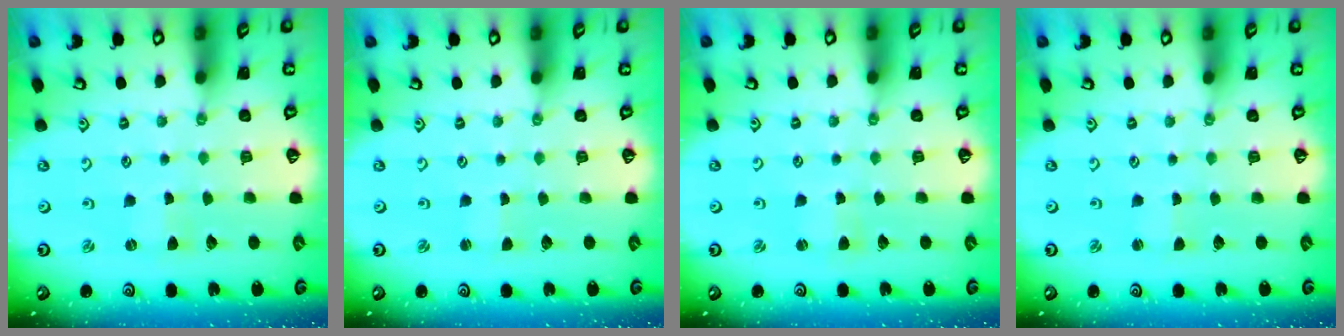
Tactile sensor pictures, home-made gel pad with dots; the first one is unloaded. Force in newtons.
{"total": 0.0}
{"total": 2.6, "press": 2.5, "slide": 0.4}
{"total": 0.0}